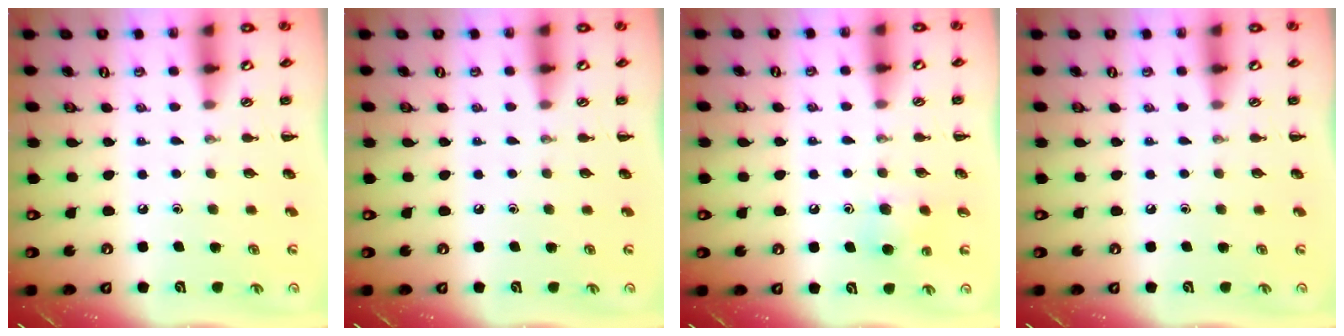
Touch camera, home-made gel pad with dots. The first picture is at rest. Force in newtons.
{"total": 0.0}
{"total": 6.7, "press": 6.5, "slide": 1.6}
{"total": 0.0}